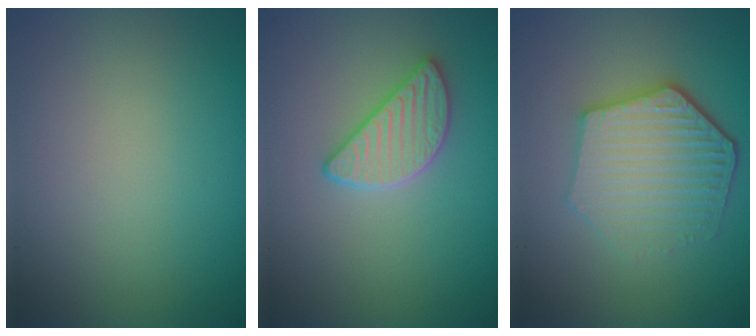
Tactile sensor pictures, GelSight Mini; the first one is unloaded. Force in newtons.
{"total": 2.9, "press": 2.8, "slide": 0.9}
{"total": 5.6, "press": 4.4, "slide": 3.5}